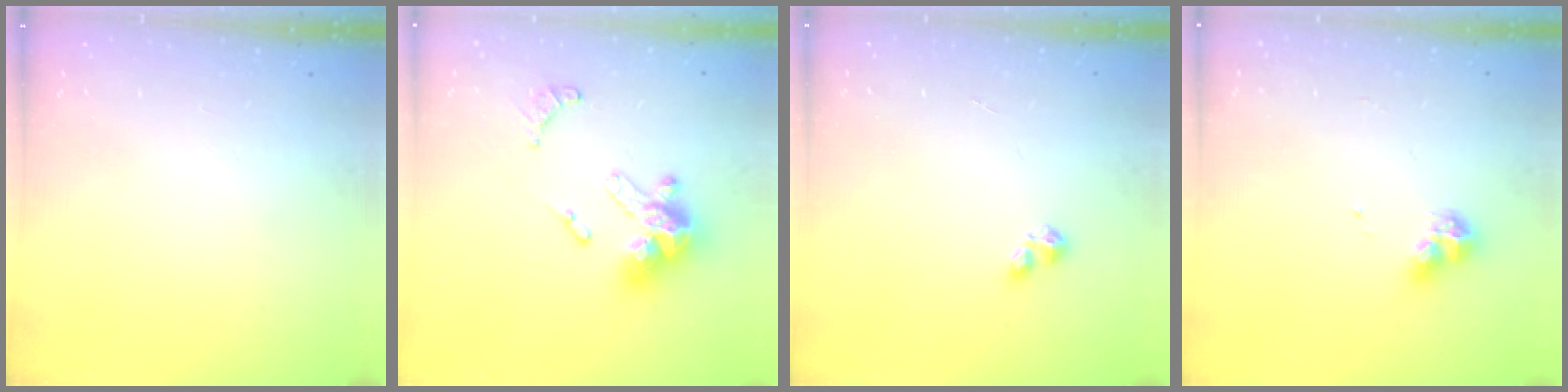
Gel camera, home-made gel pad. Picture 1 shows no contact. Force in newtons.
{"total": 15.9, "press": 15.8, "slide": 2.0}
{"total": 1.9, "press": 1.9, "slide": 0.4}
{"total": 7.8, "press": 7.7, "slide": 1.1}